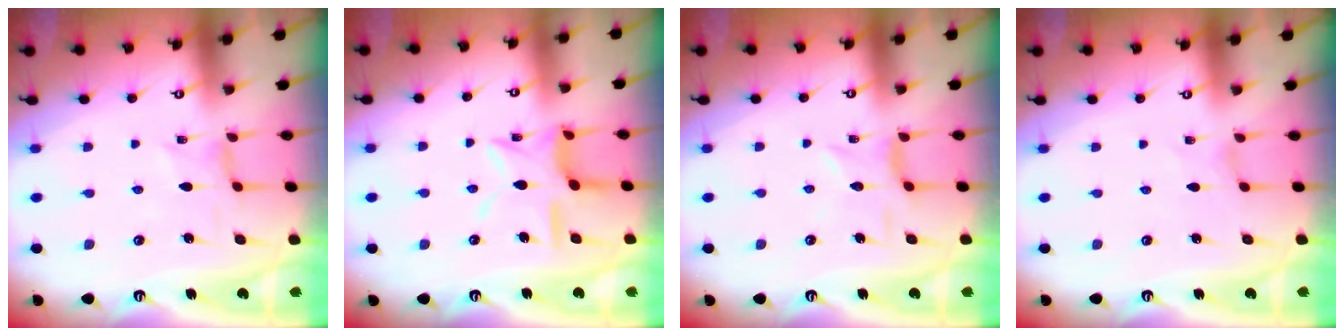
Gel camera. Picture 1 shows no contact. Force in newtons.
{"total": 12.1, "press": 12.1, "slide": 0.9}
{"total": 1.9, "press": 1.9, "slide": 0.2}
{"total": 0.0}